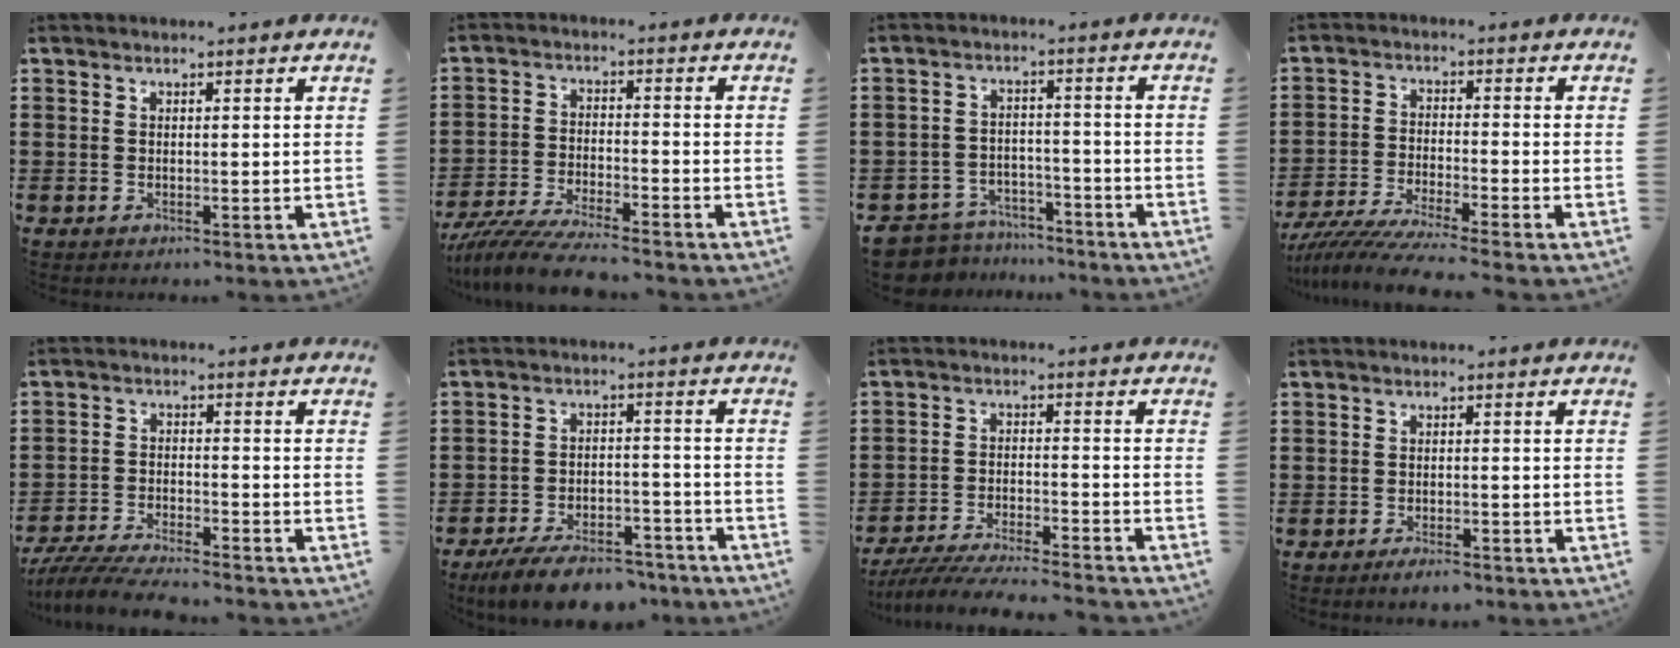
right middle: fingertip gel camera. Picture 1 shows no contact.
{"total": 7.1, "force": [-6.7, 0.1, 2.1], "torque": [-0.055, -0.009, -0.133]}
{"total": 6.2, "force": [-6.1, 1.1, 0.2], "torque": [-0.024, 0.009, -0.129]}
{"total": 6.2, "force": [-5.9, -0.3, 2.1], "torque": [-0.058, -0.021, -0.117]}
{"total": 5.9, "force": [-5.6, 0.4, 1.6], "torque": [-0.044, -0.007, -0.111]}
{"total": 8.1, "force": [-7.2, 1.8, 3.4], "torque": [-0.063, 0.015, -0.135]}
{"total": 6.3, "force": [-6.1, 0.1, 1.6], "torque": [-0.035, -0.006, -0.119]}
{"total": 1.8, "force": [-1.7, 0.4, 0.6], "torque": [-0.014, -0.001, -0.032]}